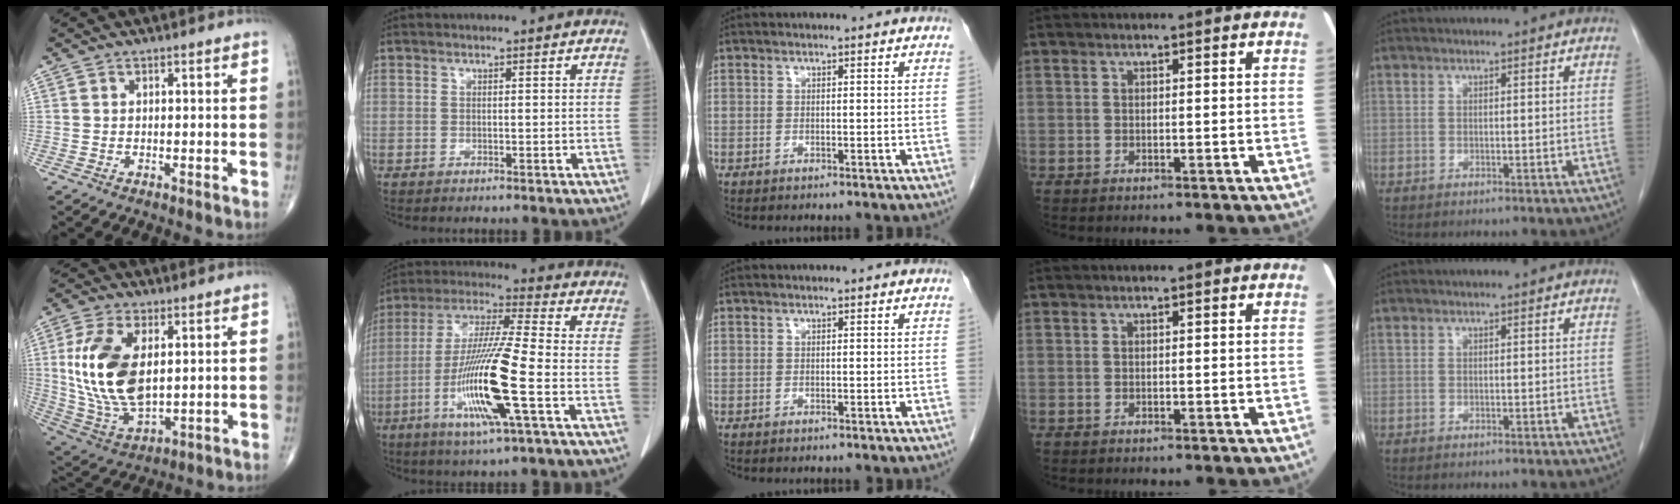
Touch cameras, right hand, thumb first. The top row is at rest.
{"thumb": {"total": 16.8, "force": [2.7, 8.9, 14.0], "torque": [-0.280, -0.018, 0.063]}, "index": {"total": 15.7, "force": [-4.9, 0.1, 14.9], "torque": [-0.301, -0.017, -0.097]}}